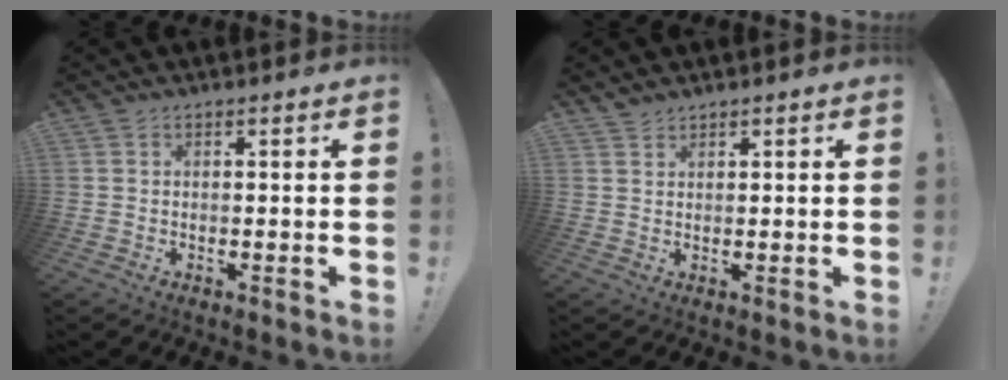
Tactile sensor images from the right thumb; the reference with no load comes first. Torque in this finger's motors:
{"motor_torque": [0.20, 0.11, 0.22, -0.01, 0.02]}